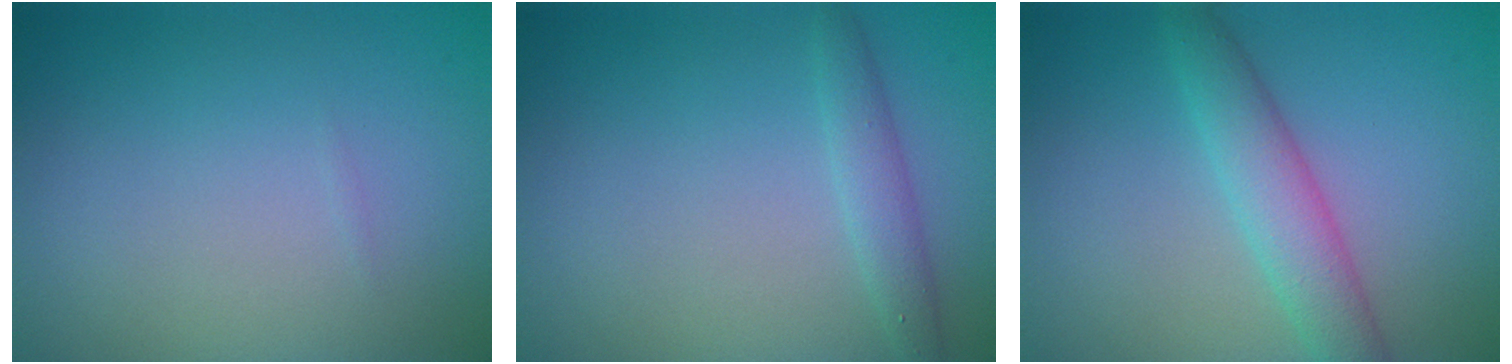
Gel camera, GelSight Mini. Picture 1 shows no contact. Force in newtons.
{"total": 1.8, "press": 1.8, "slide": 0.1}
{"total": 3.8, "press": 3.8, "slide": 0.1}